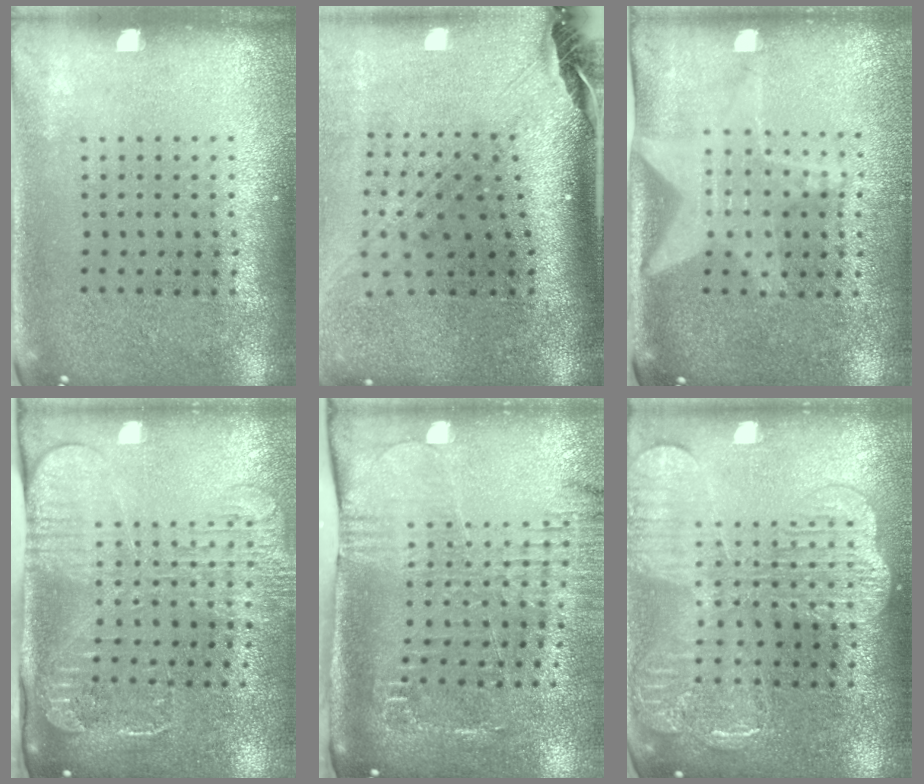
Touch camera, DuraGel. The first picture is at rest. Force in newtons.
{"total": 3.0, "press": 2.1, "slide": 2.1}
{"total": 1.9, "press": 1.5, "slide": 1.1}
{"total": 2.7, "press": 2.0, "slide": 1.7}
{"total": 2.6, "press": 2.0, "slide": 1.6}
{"total": 2.8, "press": 2.8, "slide": 0.6}